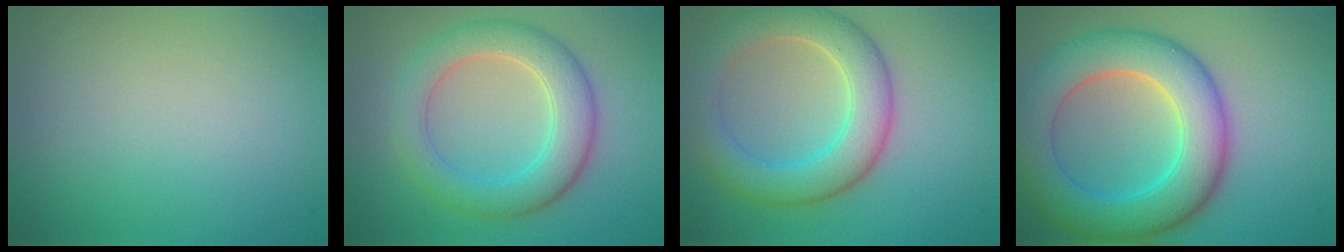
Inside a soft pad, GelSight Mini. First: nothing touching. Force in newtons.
{"total": 5.6, "press": 5.6, "slide": 0.4}
{"total": 6.2, "press": 6.2, "slide": 0.2}
{"total": 9.1, "press": 9.1, "slide": 0.2}